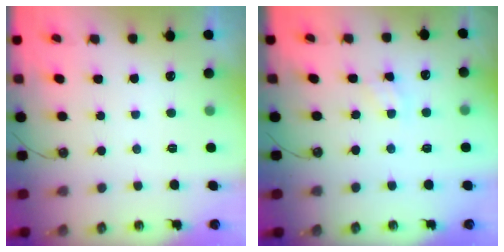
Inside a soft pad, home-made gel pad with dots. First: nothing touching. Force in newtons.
{"total": 3.1, "press": 3.1, "slide": 0.5}